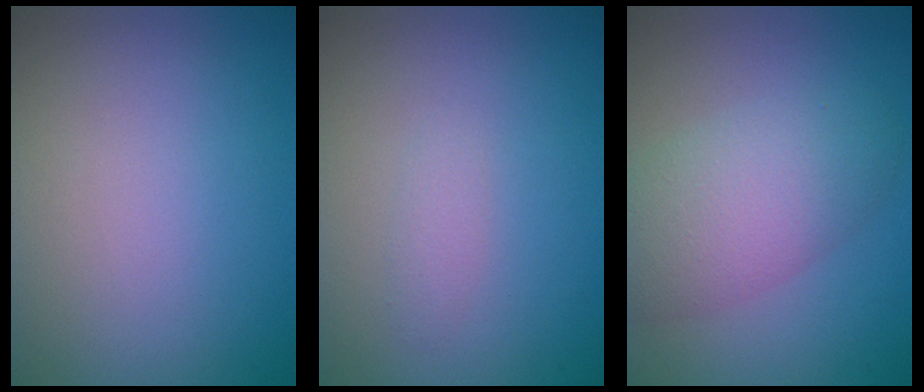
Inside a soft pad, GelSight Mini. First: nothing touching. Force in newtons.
{"total": 0.8, "press": 0.8, "slide": 0.1}
{"total": 5.0, "press": 4.9, "slide": 0.2}